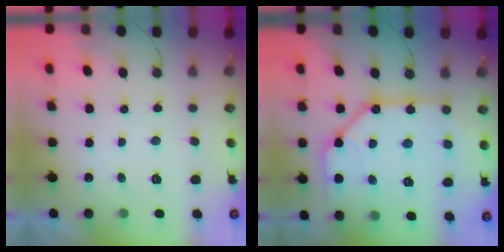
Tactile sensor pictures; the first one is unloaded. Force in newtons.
{"total": 14.6, "press": 14.5, "slide": 1.1}